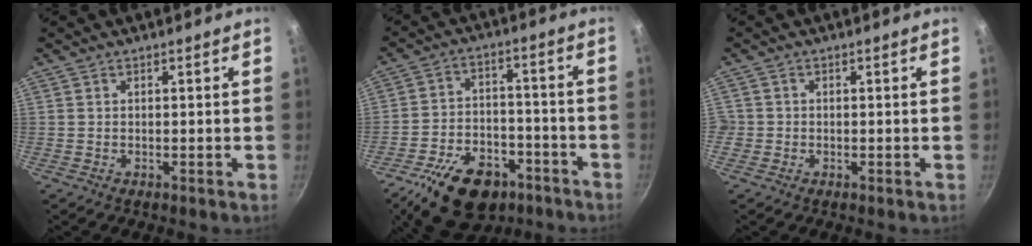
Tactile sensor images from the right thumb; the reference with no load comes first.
{"total": 18.0, "force": [-11.1, 10.1, 9.9], "torque": [-0.151, 0.057, -0.178]}
{"total": 1.4, "force": [-0.4, 1.3, 0.2], "torque": [-0.001, 0.004, -0.007]}